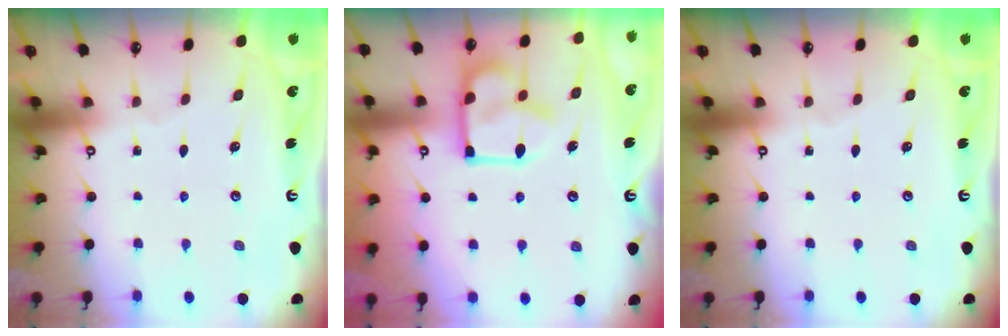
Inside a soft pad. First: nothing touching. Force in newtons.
{"total": 10.8, "press": 10.7, "slide": 1.9}
{"total": 0.0}